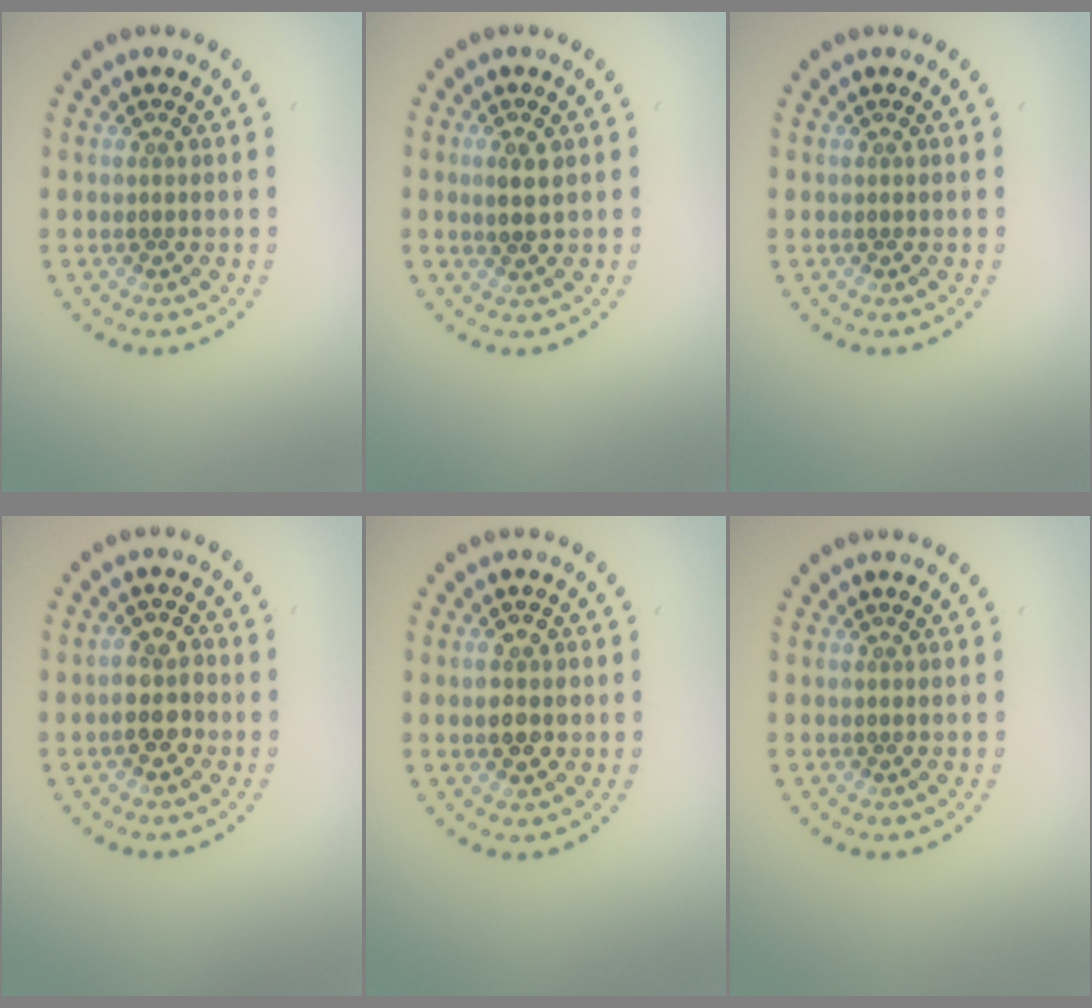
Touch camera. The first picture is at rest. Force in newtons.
{"total": 1.9, "press": 1.8, "slide": 0.5}
{"total": 0.0}
{"total": 2.7, "press": 2.6, "slide": 0.8}
{"total": 3.2, "press": 3.2, "slide": 0.2}
{"total": 0.0}